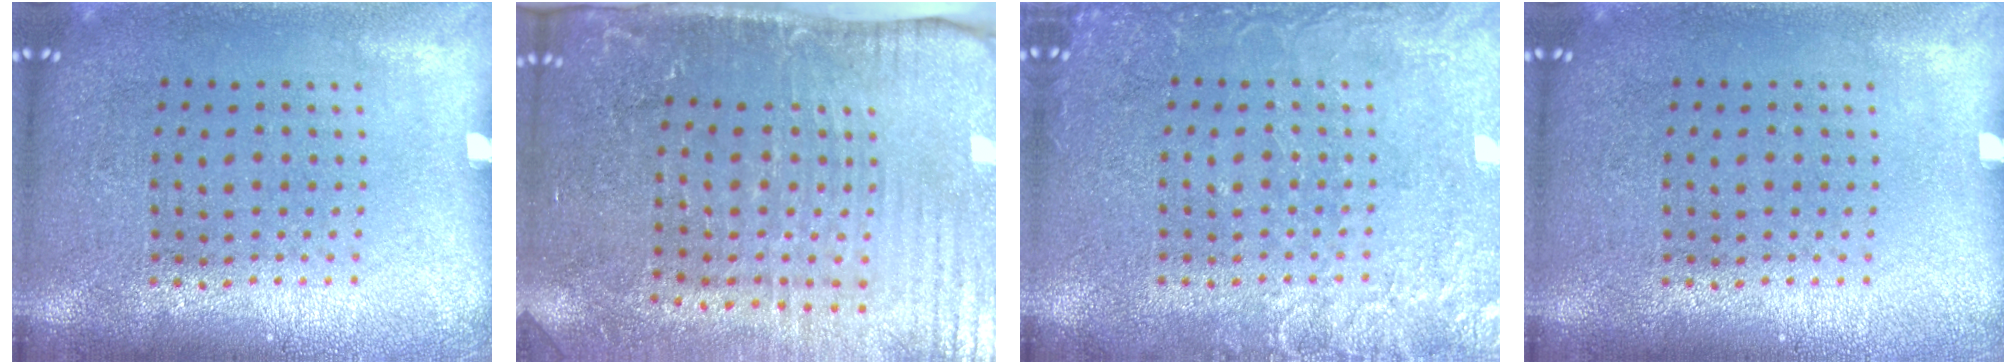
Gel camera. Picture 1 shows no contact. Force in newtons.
{"total": 4.4, "press": 3.7, "slide": 2.4}
{"total": 3.5, "press": 3.5, "slide": 0.5}
{"total": 0.0}